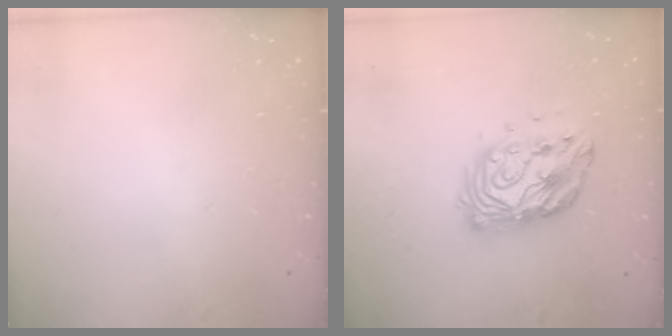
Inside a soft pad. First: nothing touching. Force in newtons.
{"total": 13.0, "press": 13.0, "slide": 0.9}